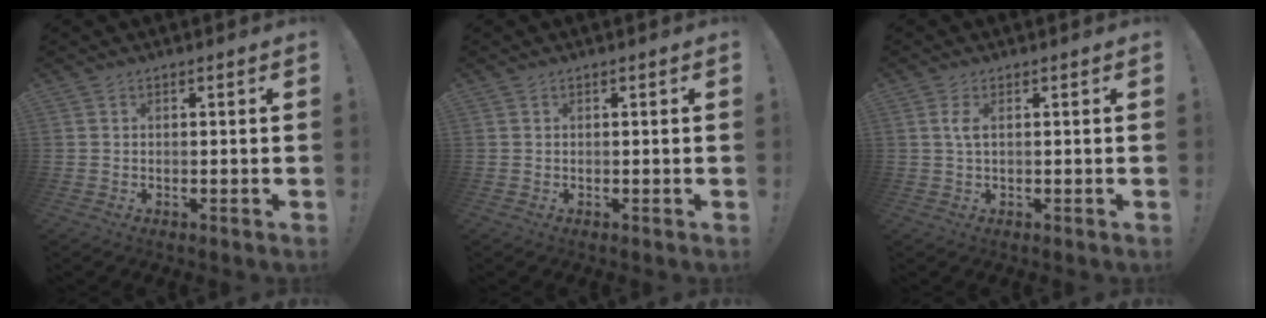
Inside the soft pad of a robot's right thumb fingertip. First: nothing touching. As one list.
[{"total": 0.0}, {"total": 2.4, "force": [0.6, 0.6, 2.2], "torque": [-0.036, -0.001, 0.007]}]